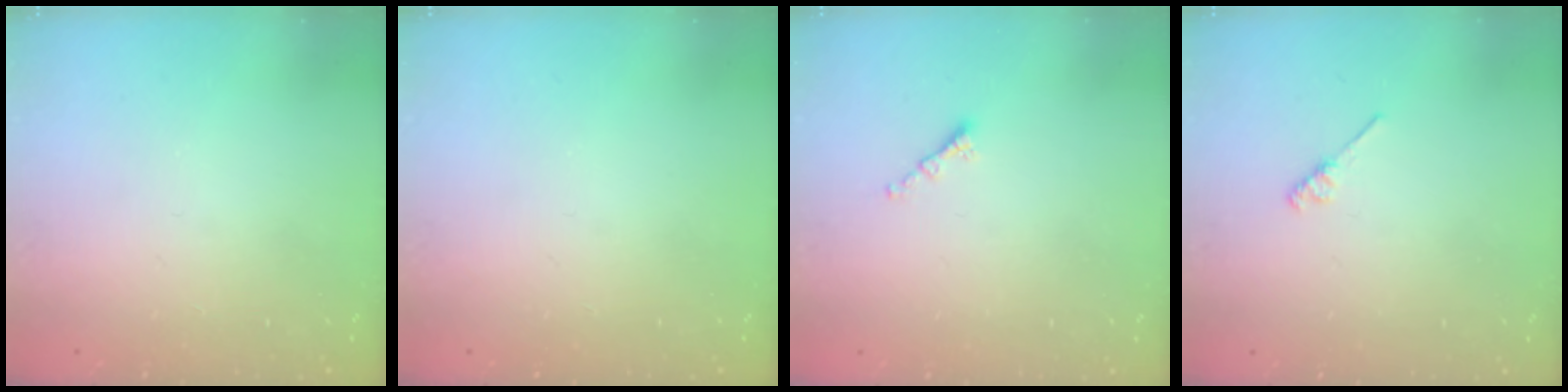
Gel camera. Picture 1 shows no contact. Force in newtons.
{"total": 0.0}
{"total": 1.3, "press": 1.2, "slide": 0.6}
{"total": 2.7, "press": 2.7, "slide": 0.4}